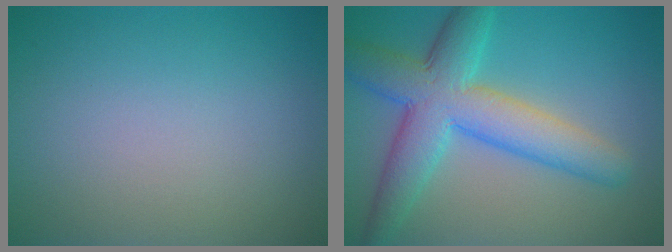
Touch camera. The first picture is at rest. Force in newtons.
{"total": 7.8, "press": 7.8, "slide": 0.2}